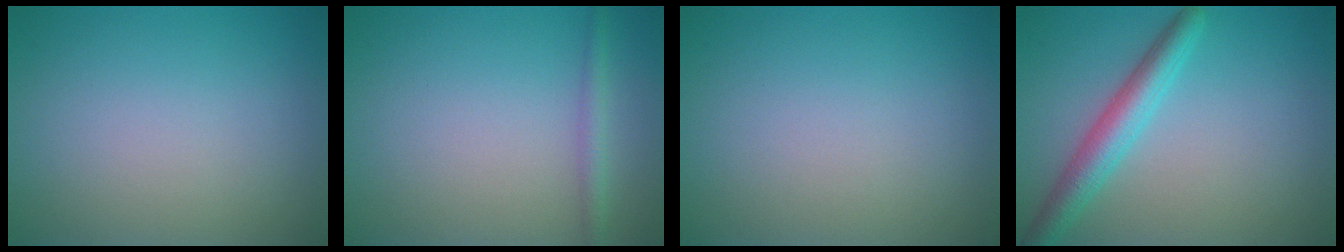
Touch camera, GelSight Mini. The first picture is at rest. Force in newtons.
{"total": 1.5, "press": 1.5, "slide": 0.1}
{"total": 0.0}
{"total": 3.9, "press": 3.9, "slide": 0.1}